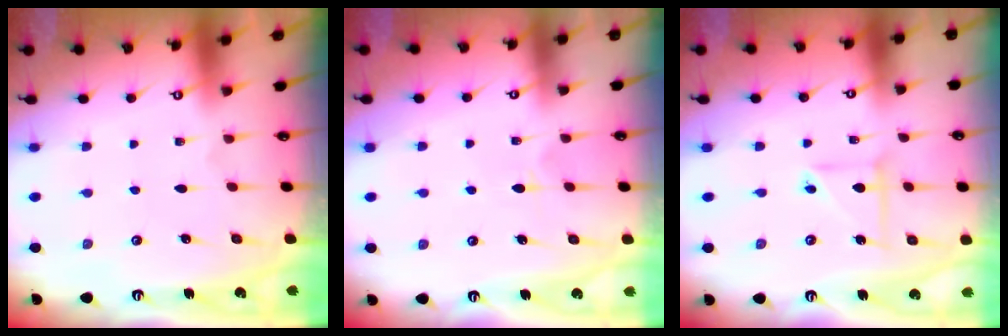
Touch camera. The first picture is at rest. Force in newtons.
{"total": 4.6, "press": 4.6, "slide": 0.6}
{"total": 5.1, "press": 5.1, "slide": 0.4}